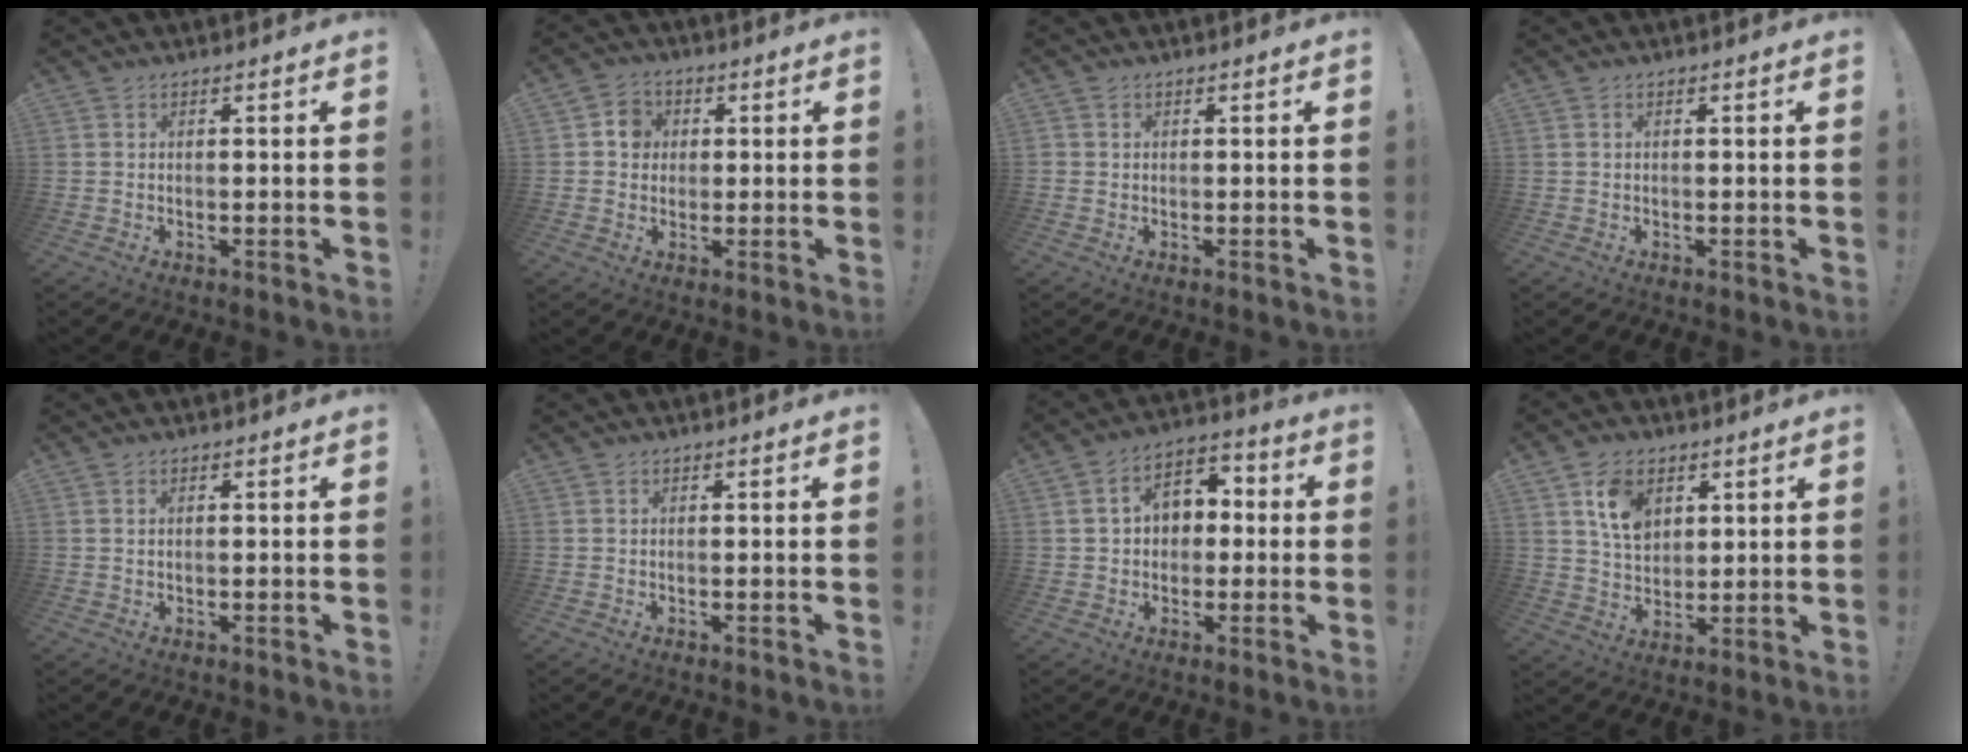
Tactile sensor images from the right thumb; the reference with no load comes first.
{"total": 5.9, "force": [1.0, 5.4, 2.1], "torque": [-0.026, 0.005, 0.018]}
{"total": 0.9, "force": [0.2, 0.8, 0.0], "torque": [-0.006, 0.005, 0.004]}
{"total": 0.0}
{"total": 0.5, "force": [0.5, 0.1, 0.1], "torque": [-0.005, 0.001, 0.009]}
{"total": 0.0}
{"total": 8.5, "force": [1.0, 7.2, 4.4], "torque": [-0.059, 0.002, 0.023]}
{"total": 10.6, "force": [4.8, 7.7, 5.4], "torque": [-0.084, -0.013, 0.094]}